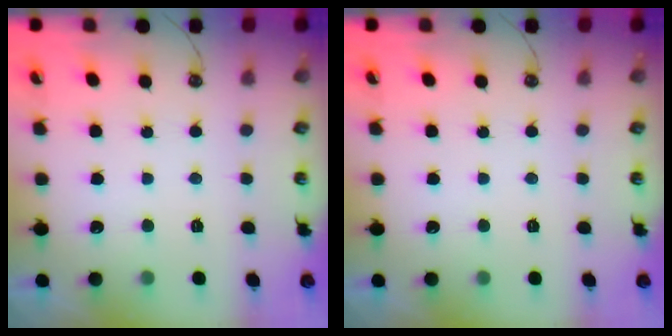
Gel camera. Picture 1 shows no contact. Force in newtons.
{"total": 0.0}